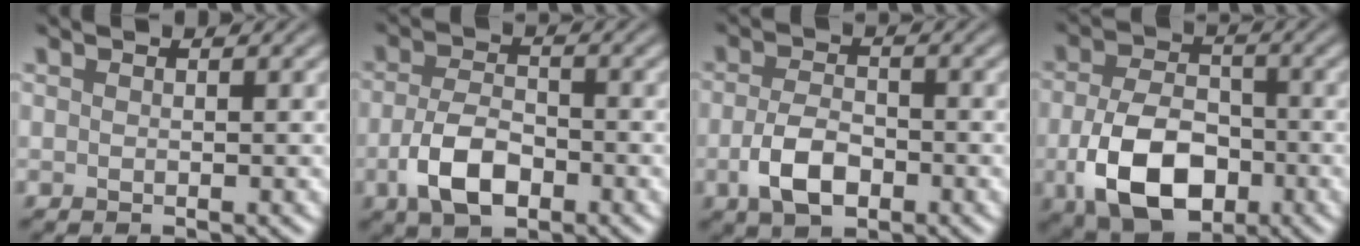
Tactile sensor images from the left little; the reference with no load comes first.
{"total": 4.9, "force": [-2.1, 2.7, 3.6], "torque": [-0.074, -0.003, -0.044]}
{"total": 4.1, "force": [-1.6, 2.2, 2.9], "torque": [-0.064, -0.003, -0.036]}
{"total": 8.8, "force": [-2.8, 5.6, 6.1], "torque": [-0.128, -0.017, -0.050]}